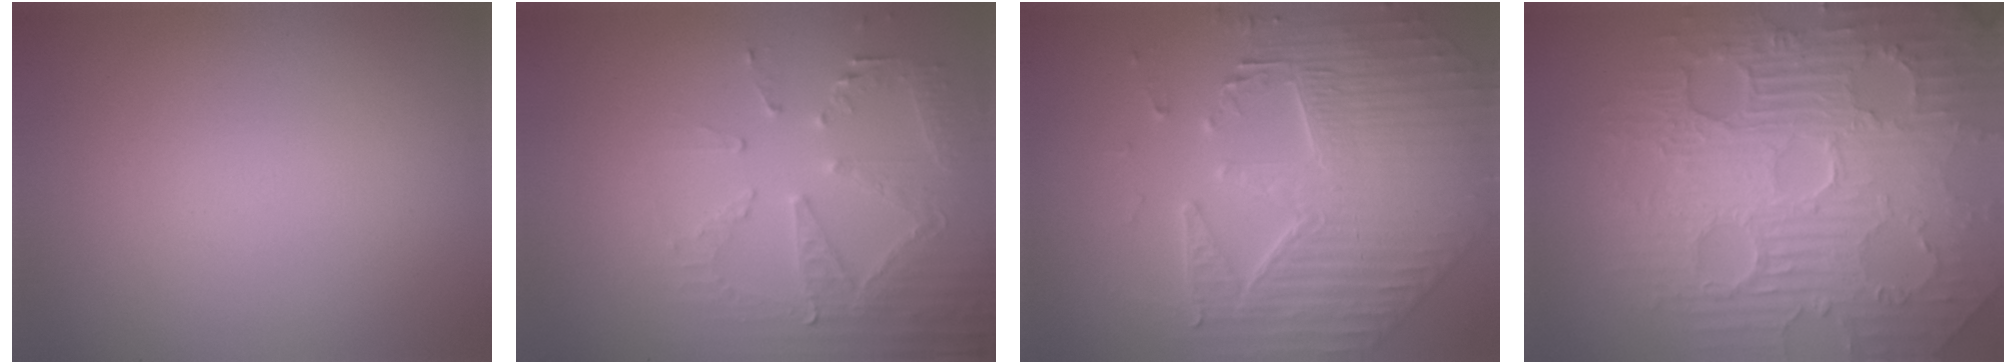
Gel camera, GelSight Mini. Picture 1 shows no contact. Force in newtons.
{"total": 5.3, "press": 3.7, "slide": 3.8}
{"total": 5.8, "press": 5.3, "slide": 2.5}
{"total": 11.4, "press": 7.3, "slide": 8.7}